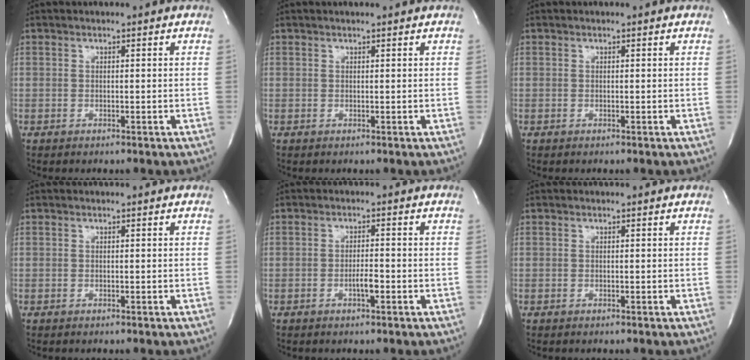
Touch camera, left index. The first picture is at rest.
{"total": 1.7, "force": [1.4, 0.1, 0.9], "torque": [-0.015, 0.013, 0.017]}
{"total": 0.0}
{"total": 0.0}
{"total": 2.1, "force": [-1.1, 0.3, 1.8], "torque": [-0.035, -0.004, -0.019]}
{"total": 0.0}